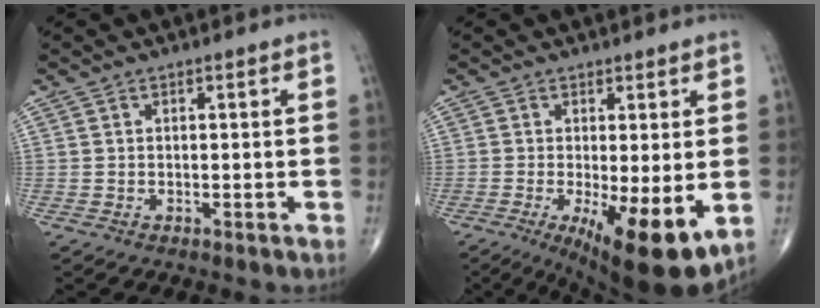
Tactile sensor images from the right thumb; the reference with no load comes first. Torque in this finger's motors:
{"motor_torque": [1.60, 2.06, 0.15, -0.27, 0.42]}